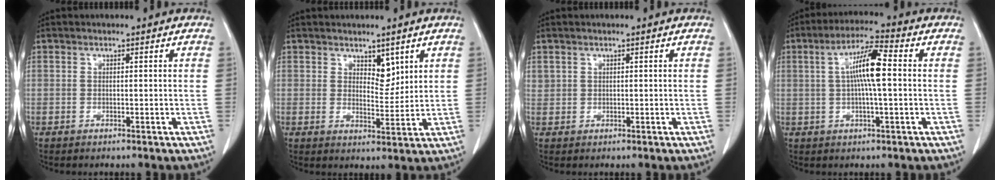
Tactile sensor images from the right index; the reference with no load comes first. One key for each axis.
{"total": 3.7, "fx": 2.2, "fy": 1.8, "fz": 2.2, "tx": -0.029, "ty": -0.008, "tz": 0.040}
{"total": 1.1, "fx": 0.6, "fy": 0.9, "fz": 0.1, "tx": 0.010, "ty": 0.007, "tz": 0.010}
{"total": 8.0, "fx": 0.7, "fy": 0.7, "fz": 8.0, "tx": -0.151, "ty": 0.013, "tz": 0.006}